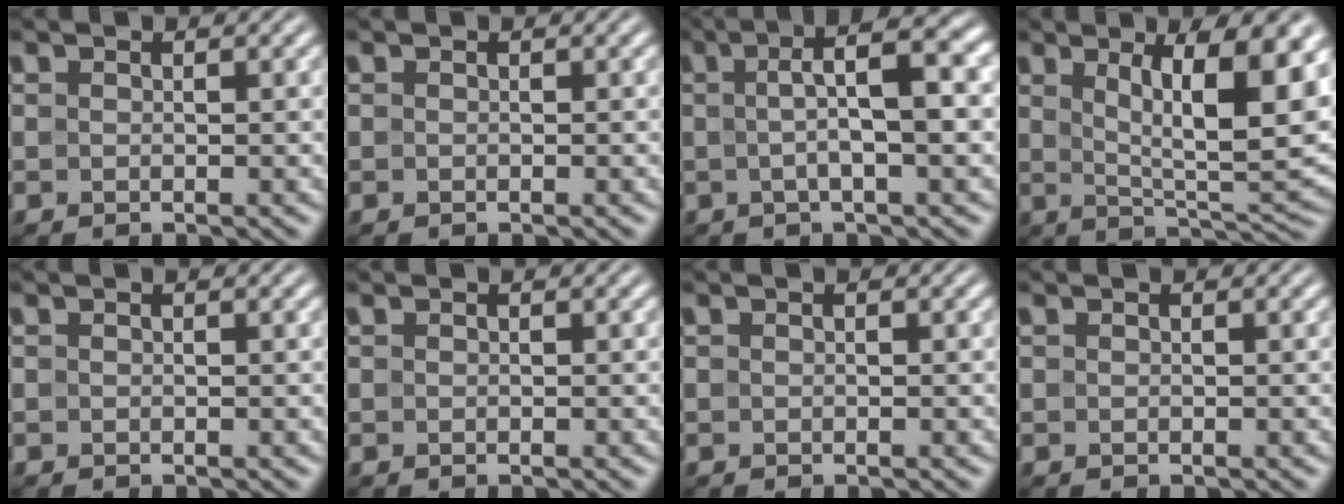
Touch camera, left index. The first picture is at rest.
{"total": 0.0}
{"total": 7.2, "force": [1.0, 1.7, 6.9], "torque": [-0.094, 0.018, 0.008]}
{"total": 11.2, "force": [3.4, 3.5, 10.1], "torque": [-0.137, -0.010, 0.058]}
{"total": 0.0}
{"total": 0.0}
{"total": 0.0}
{"total": 0.0}